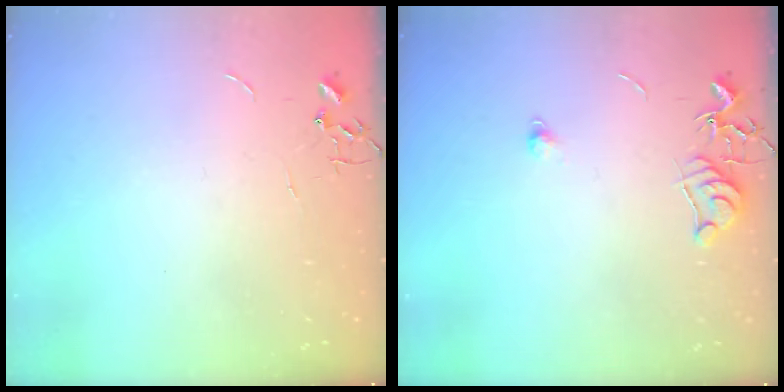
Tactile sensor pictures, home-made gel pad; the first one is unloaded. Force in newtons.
{"total": 7.1, "press": 7.0, "slide": 0.6}